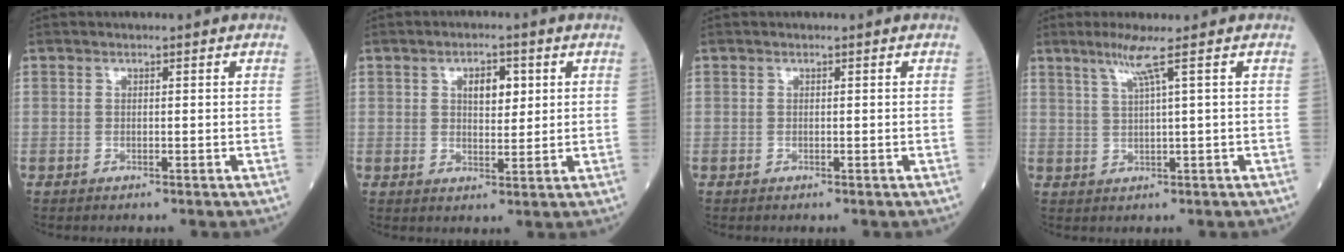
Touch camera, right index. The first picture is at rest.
{"total": 4.4, "force": [1.5, 2.1, 3.5], "torque": [-0.054, 0.004, 0.024]}
{"total": 0.0}
{"total": 3.9, "force": [2.1, -1.2, 3.1], "torque": [-0.066, -0.002, 0.046]}